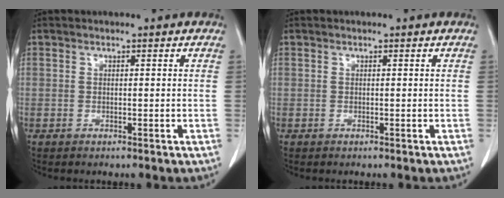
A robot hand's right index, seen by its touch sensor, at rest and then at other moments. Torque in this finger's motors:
{"motor_torque": [0.00, 0.00, 0.00, 0.00]}